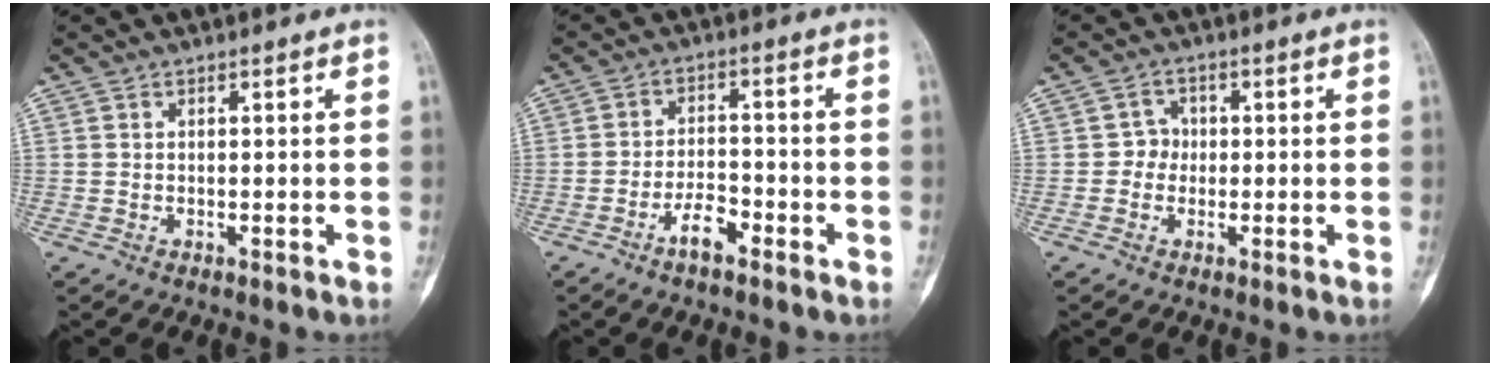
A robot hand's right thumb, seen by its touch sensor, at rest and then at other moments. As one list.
[{"total": 5.0, "force": [-3.2, 1.9, 3.3], "torque": [-0.054, 0.024, -0.057]}, {"total": 2.8, "force": [-0.3, 2.7, 0.9], "torque": [0.009, 0.011, -0.013]}]